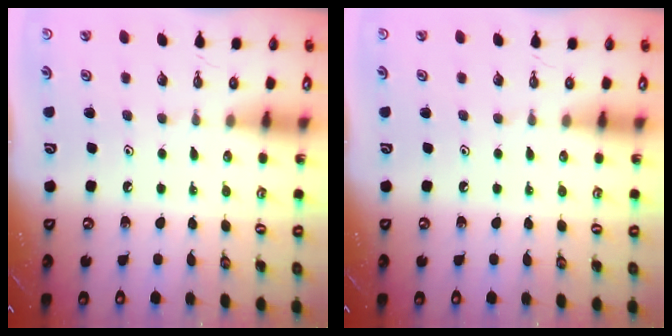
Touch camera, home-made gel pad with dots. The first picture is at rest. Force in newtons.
{"total": 0.0}